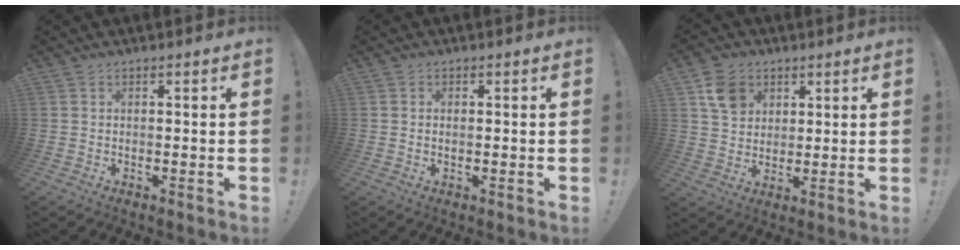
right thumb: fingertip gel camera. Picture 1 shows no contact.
{"total": 0.7, "force": [-0.2, 0.3, 0.6], "torque": [-0.015, 0.001, -0.003]}
{"total": 8.4, "force": [4.1, 6.7, 3.1], "torque": [-0.036, -0.018, 0.081]}